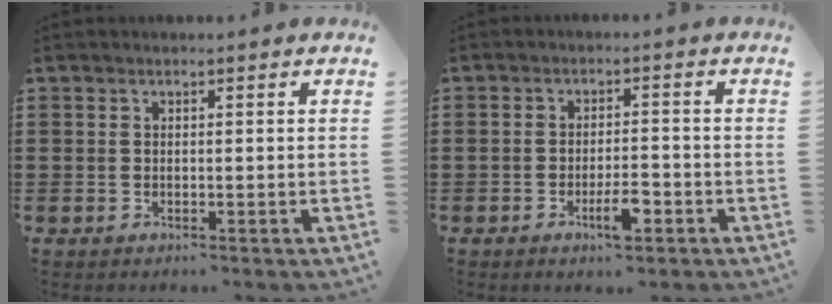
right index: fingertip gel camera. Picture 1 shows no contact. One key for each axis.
{"total": 4.7, "fx": -2.2, "fy": 1.4, "fz": 3.9, "tx": -0.069, "ty": 0.001, "tz": -0.038}